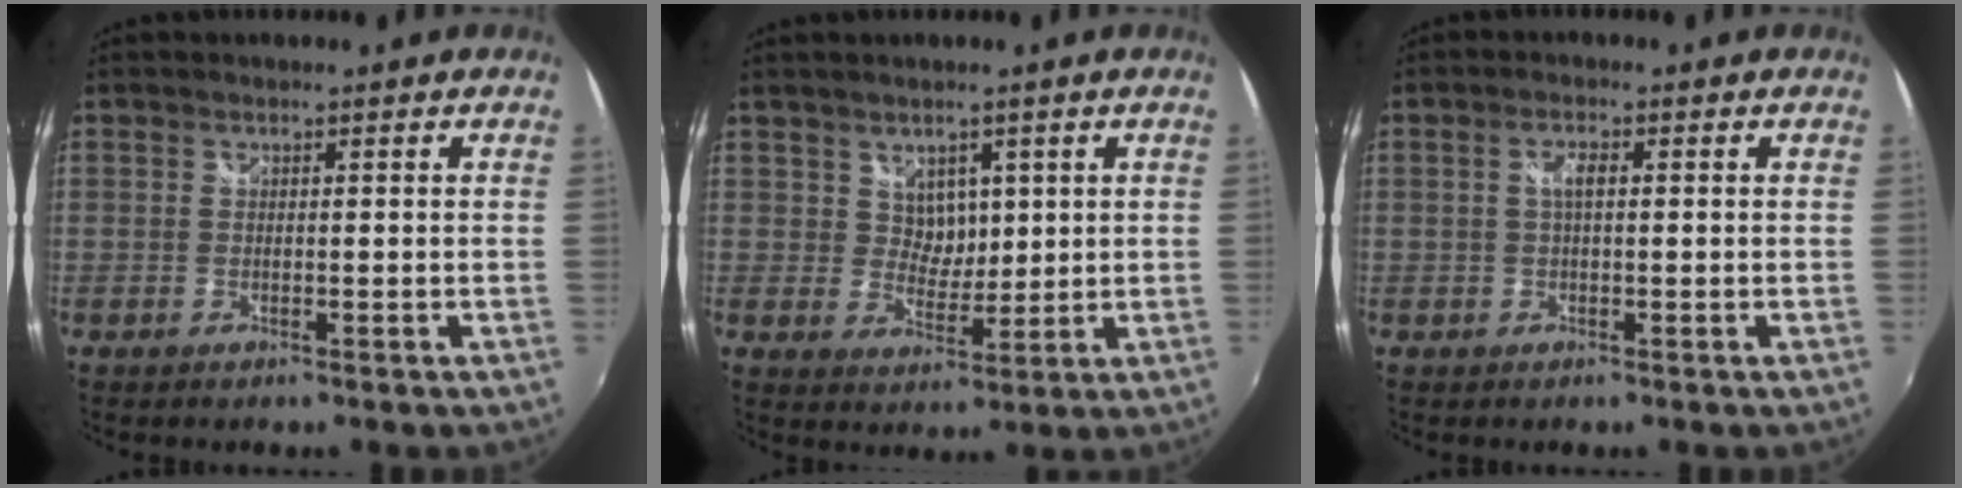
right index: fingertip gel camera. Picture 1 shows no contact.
{"total": 4.2, "force": [1.8, 3.4, 1.6], "torque": [-0.019, 0.000, 0.036]}
{"total": 2.4, "force": [0.4, 0.8, 2.2], "torque": [-0.041, 0.005, 0.004]}